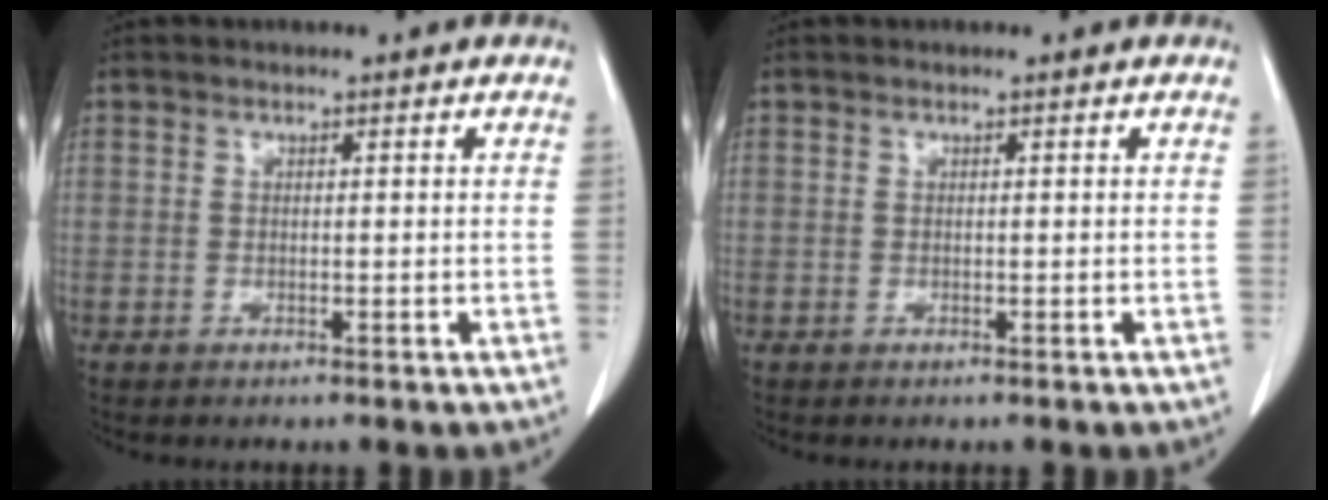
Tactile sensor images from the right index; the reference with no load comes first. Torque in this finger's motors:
{"motor_torque": [0.00, 0.00, 0.00, 0.00]}